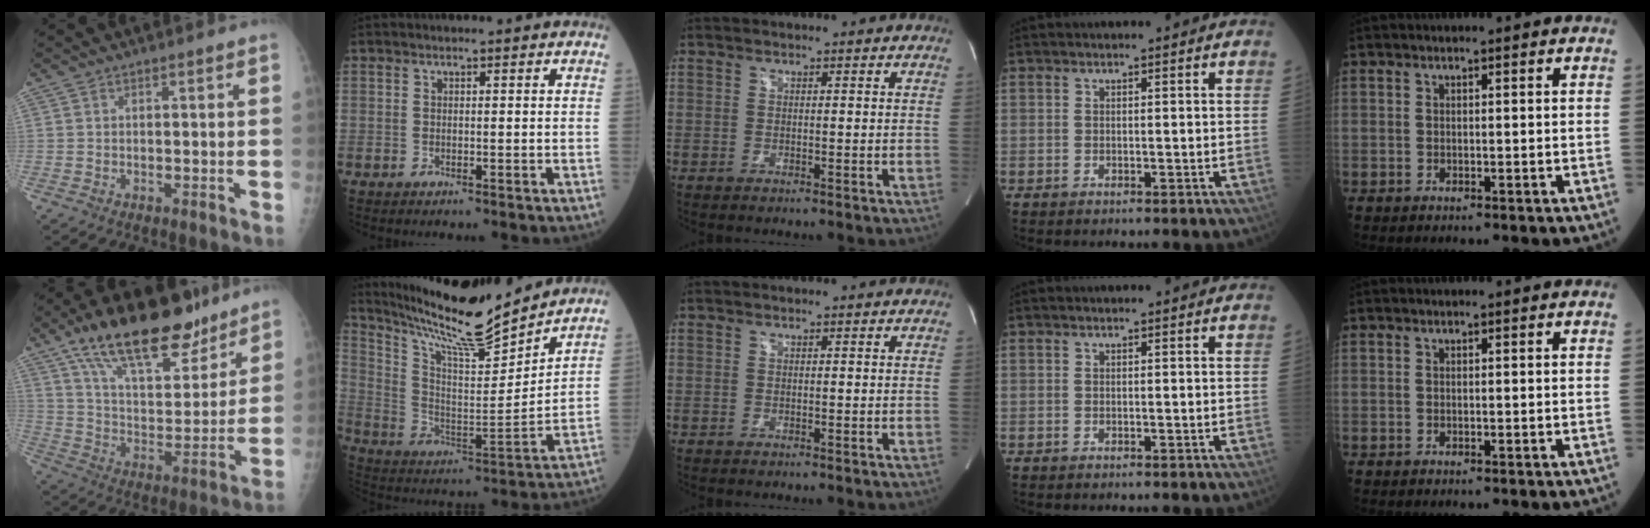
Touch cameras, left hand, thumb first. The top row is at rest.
{"thumb": {"total": 22.6, "force": [15.7, 9.2, 13.4], "torque": [-0.179, -0.060, 0.262]}, "index": {"total": 16.6, "force": [15.4, 0.2, 6.1], "torque": [-0.127, -0.016, 0.268]}}